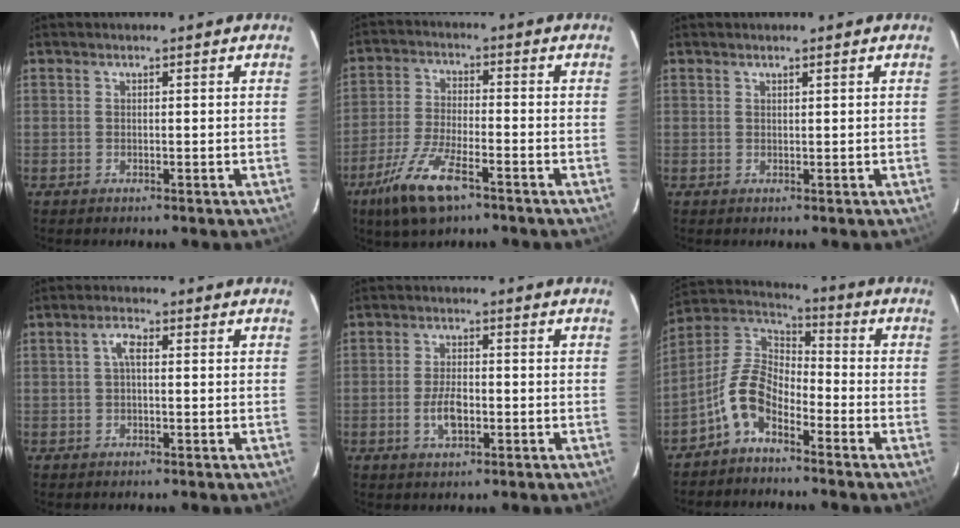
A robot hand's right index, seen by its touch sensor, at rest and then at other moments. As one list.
[{"total": 10.9, "force": [-6.7, 3.2, 7.9], "torque": [-0.177, -0.017, -0.128]}, {"total": 0.6, "force": [0.5, -0.1, 0.2], "torque": [-0.007, -0.004, 0.008]}, {"total": 2.3, "force": [0.2, 0.9, 2.2], "torque": [-0.046, 0.010, 0.004]}, {"total": 4.9, "force": [-1.5, 2.3, 4.1], "torque": [-0.083, -0.001, -0.025]}, {"total": 9.5, "force": [-5.4, 4.8, 6.1], "torque": [-0.133, 0.021, -0.118]}]